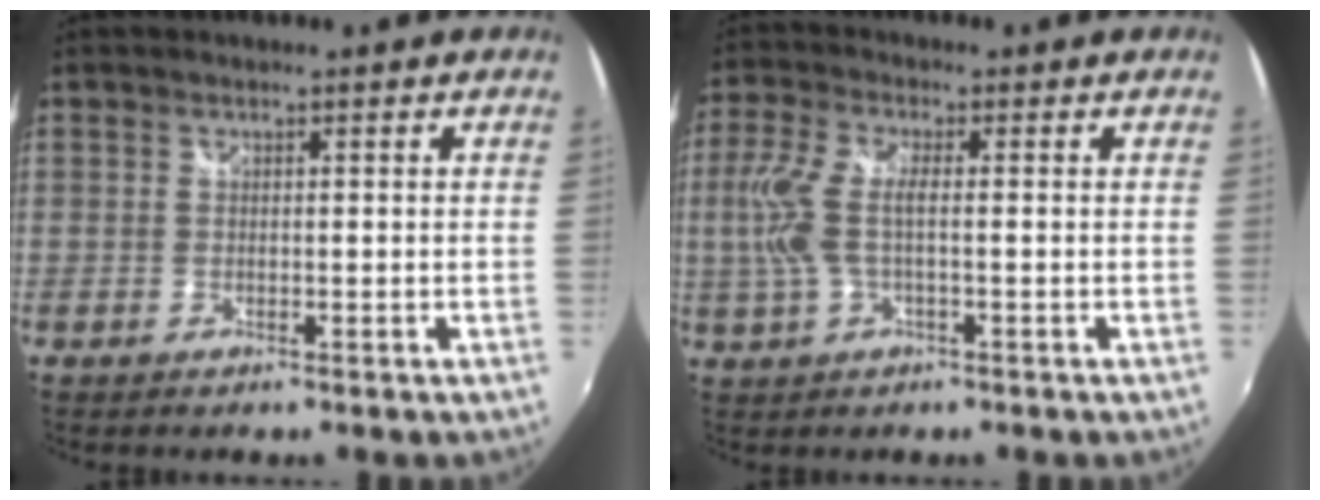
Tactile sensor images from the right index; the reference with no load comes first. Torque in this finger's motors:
{"motor_torque": [0.24, -0.01, 0.19, 0.09]}